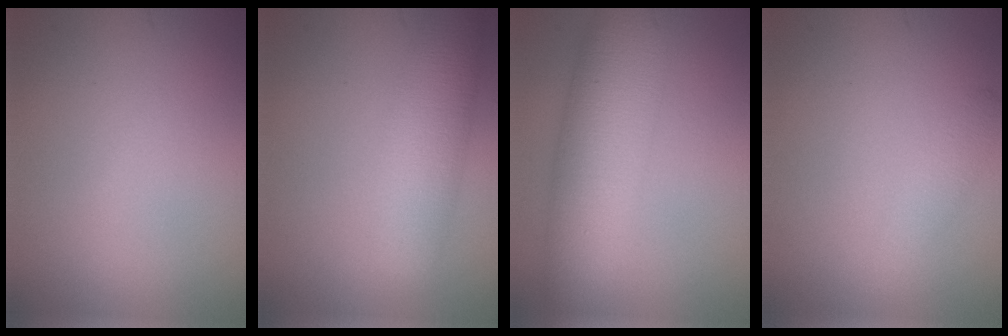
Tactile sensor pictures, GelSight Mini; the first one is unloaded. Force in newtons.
{"total": 5.7, "press": 5.7, "slide": 0.3}
{"total": 7.8, "press": 7.8, "slide": 0.2}
{"total": 1.9, "press": 1.9, "slide": 0.0}